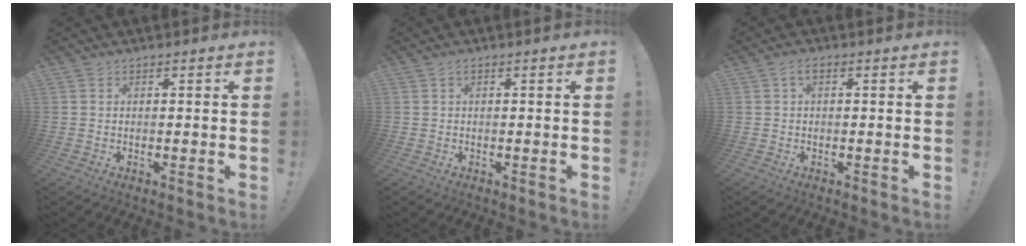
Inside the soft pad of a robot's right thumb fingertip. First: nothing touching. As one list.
[{"total": 0.8, "force": [-0.1, -0.1, 0.8], "torque": [-0.023, 0.002, -0.001]}, {"total": 1.5, "force": [0.0, 0.6, 1.4], "torque": [-0.026, 0.004, -0.002]}]